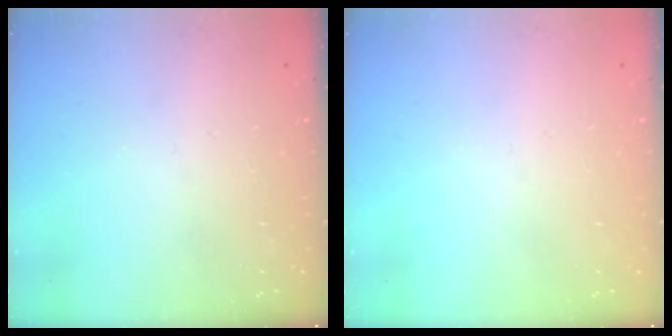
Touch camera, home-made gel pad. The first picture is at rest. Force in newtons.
{"total": 0.0}